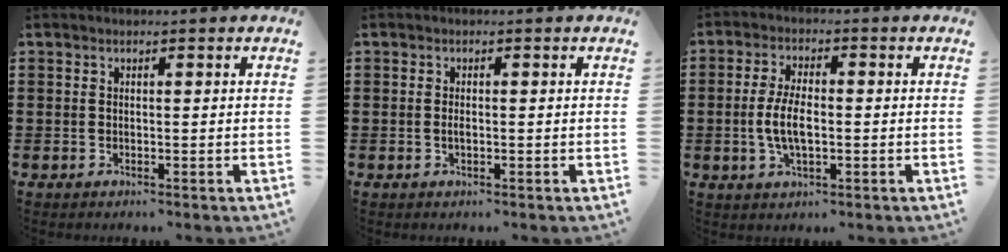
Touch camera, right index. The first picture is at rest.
{"total": 1.0, "force": [-0.2, 0.4, 0.9], "torque": [-0.017, -0.001, -0.004]}
{"total": 5.8, "force": [-0.8, 2.5, 5.2], "torque": [-0.119, -0.004, -0.022]}